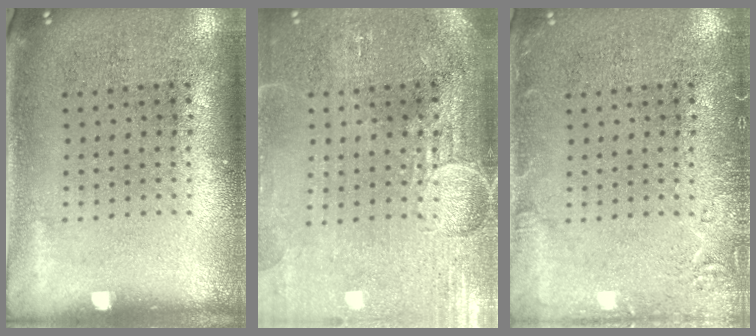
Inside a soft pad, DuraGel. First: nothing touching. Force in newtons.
{"total": 3.7, "press": 3.4, "slide": 1.5}
{"total": 2.0, "press": 2.0, "slide": 0.4}